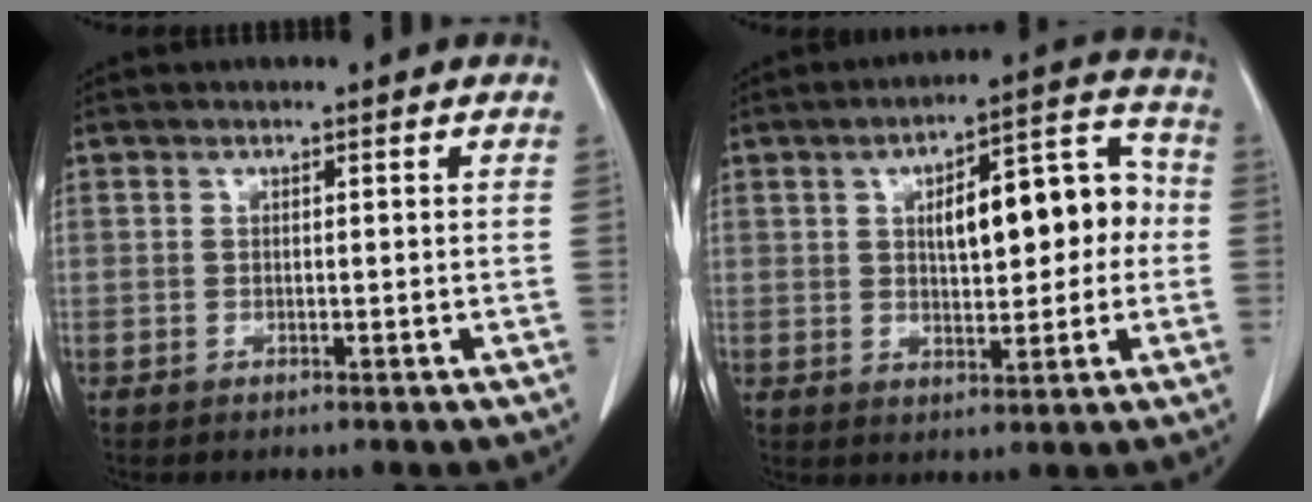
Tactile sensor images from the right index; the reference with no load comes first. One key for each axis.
{"total": 12.8, "fx": 1.2, "fy": 4.9, "fz": 11.7, "tx": -0.160, "ty": 0.042, "tz": 0.024}